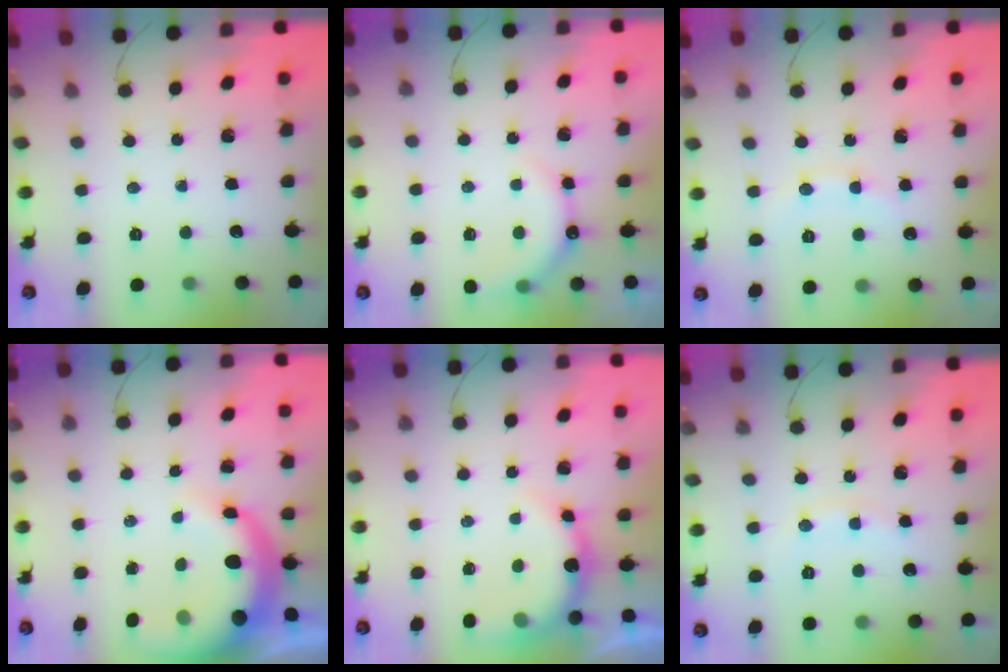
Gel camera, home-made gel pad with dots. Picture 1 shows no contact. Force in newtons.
{"total": 6.4, "press": 6.4, "slide": 0.4}
{"total": 9.2, "press": 9.1, "slide": 1.1}
{"total": 9.0, "press": 8.7, "slide": 2.1}
{"total": 8.8, "press": 8.7, "slide": 1.0}
{"total": 6.9, "press": 6.8, "slide": 0.9}